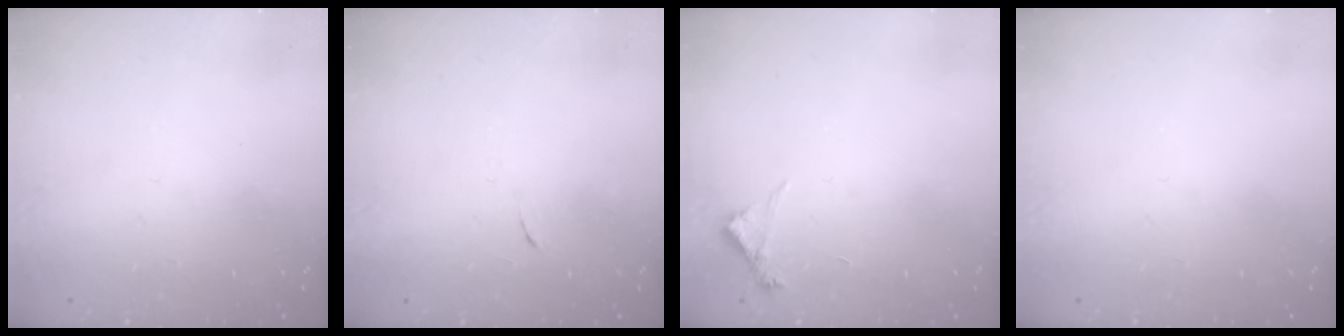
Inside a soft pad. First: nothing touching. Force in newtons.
{"total": 4.0, "press": 3.9, "slide": 0.8}
{"total": 5.0, "press": 5.0, "slide": 0.5}
{"total": 0.0}